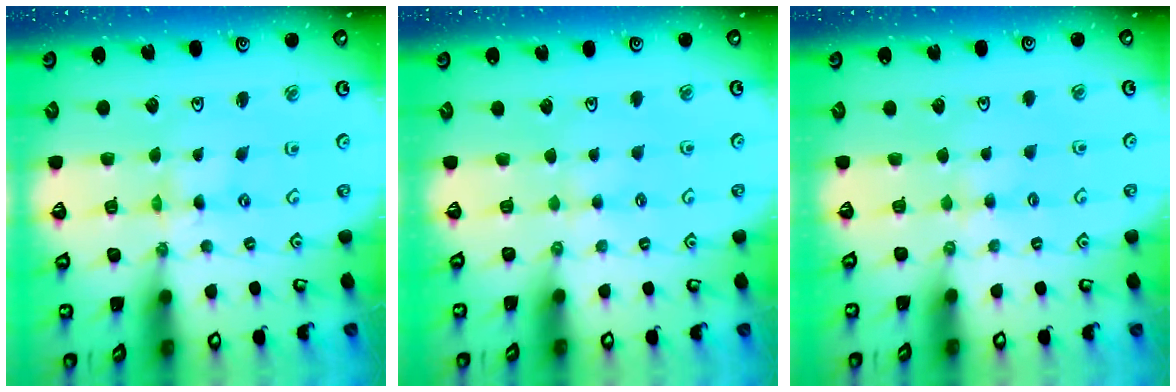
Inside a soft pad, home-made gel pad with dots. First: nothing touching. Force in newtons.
{"total": 1.9, "press": 1.9, "slide": 0.3}
{"total": 1.9, "press": 1.8, "slide": 0.3}